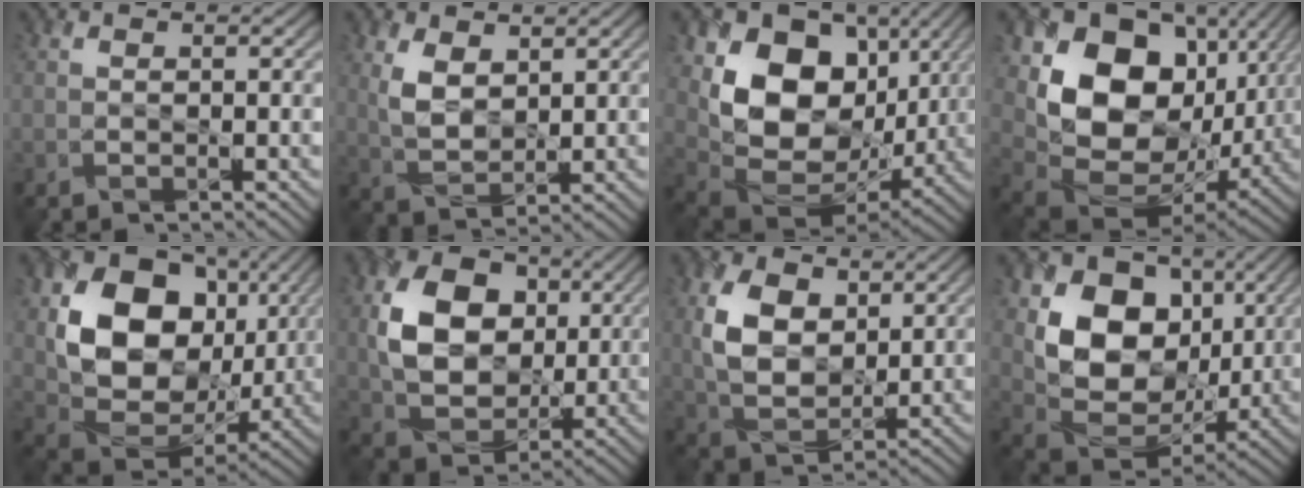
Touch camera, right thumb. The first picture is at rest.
{"total": 5.1, "force": [2.3, 3.0, 3.5], "torque": [-0.087, -0.008, 0.048]}
{"total": 14.8, "force": [3.1, 11.1, 9.3], "torque": [-0.188, -0.012, 0.067]}
{"total": 16.4, "force": [2.8, 12.3, 10.4], "torque": [-0.225, -0.015, 0.064]}
{"total": 15.8, "force": [3.5, 11.8, 10.0], "torque": [-0.203, -0.004, 0.069]}
{"total": 11.2, "force": [1.9, 8.3, 7.2], "torque": [-0.156, 0.000, 0.035]}
{"total": 9.9, "force": [2.9, 6.3, 7.0], "torque": [-0.171, 0.001, 0.057]}
{"total": 13.2, "force": [3.0, 10.0, 8.1], "torque": [-0.154, -0.007, 0.049]}